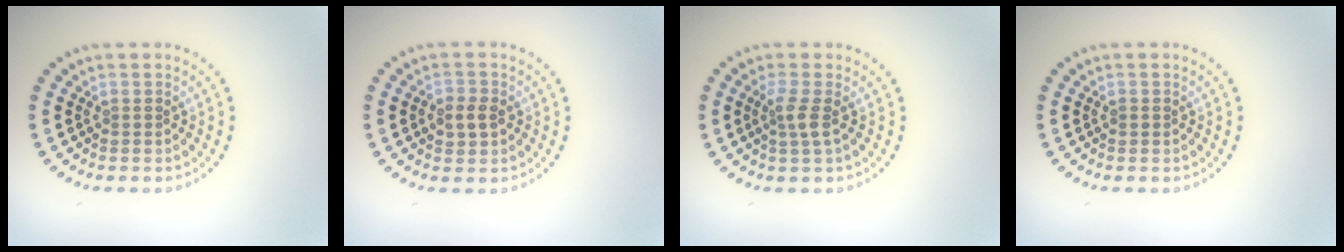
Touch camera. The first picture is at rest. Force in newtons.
{"total": 2.0, "press": 2.0, "slide": 0.2}
{"total": 1.8, "press": 1.3, "slide": 1.1}
{"total": 0.6, "press": 0.6, "slide": 0.2}